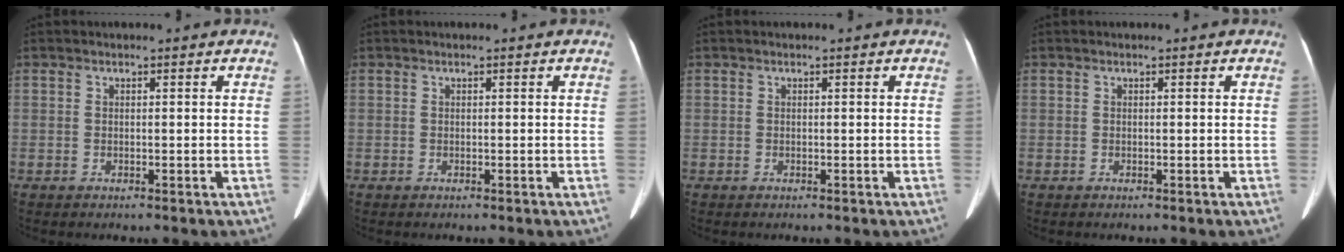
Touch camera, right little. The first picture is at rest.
{"total": 0.0}
{"total": 0.0}
{"total": 0.0}